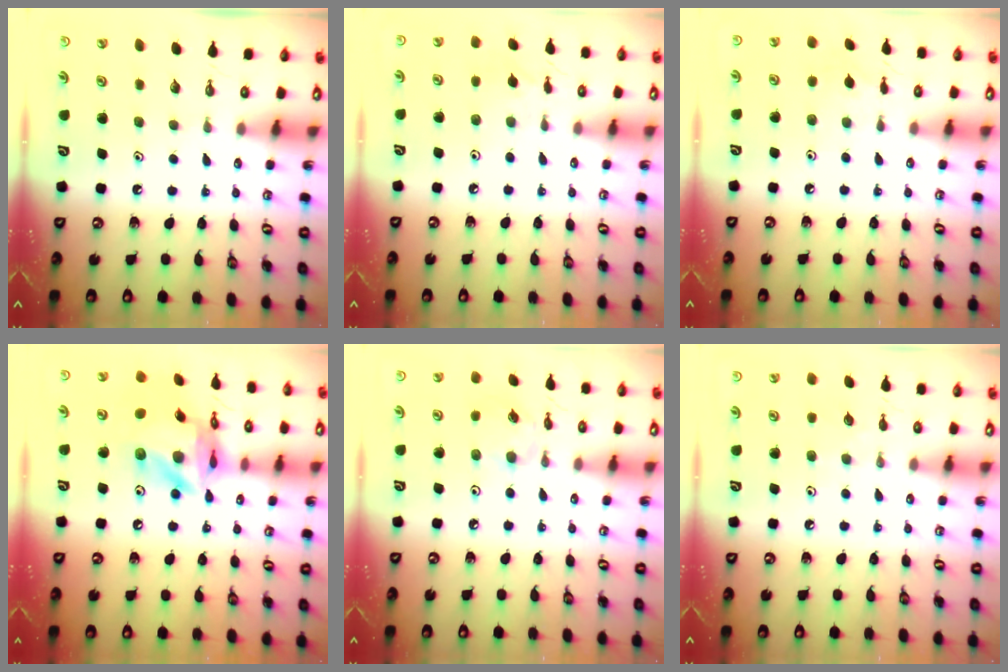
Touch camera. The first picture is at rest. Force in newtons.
{"total": 3.7, "press": 3.7, "slide": 0.3}
{"total": 2.6, "press": 2.6, "slide": 0.6}
{"total": 17.3, "press": 17.2, "slide": 1.9}
{"total": 6.9, "press": 6.9, "slide": 0.3}
{"total": 2.6, "press": 2.5, "slide": 0.4}